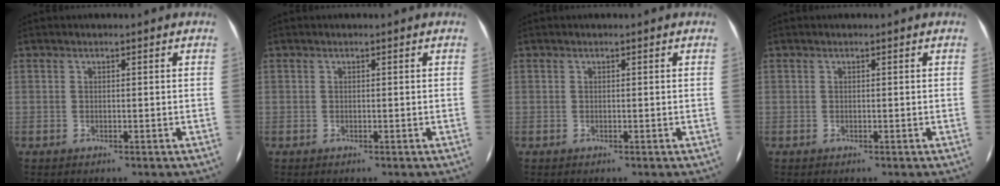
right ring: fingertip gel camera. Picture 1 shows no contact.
{"total": 0.0}
{"total": 0.0}
{"total": 0.0}